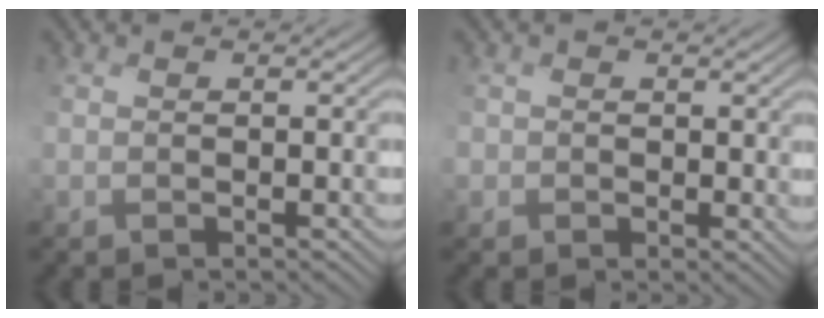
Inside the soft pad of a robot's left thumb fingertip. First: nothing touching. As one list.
[{"total": 1.1, "force": [0.3, 0.9, -0.6], "torque": [0.008, 0.001, -0.001]}]